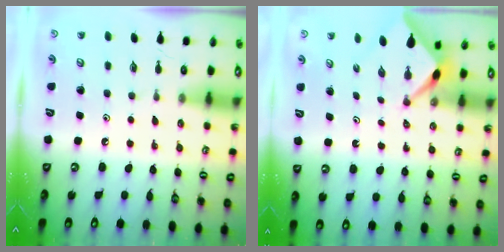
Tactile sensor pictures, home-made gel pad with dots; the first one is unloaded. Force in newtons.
{"total": 2.5, "press": 2.5, "slide": 0.3}